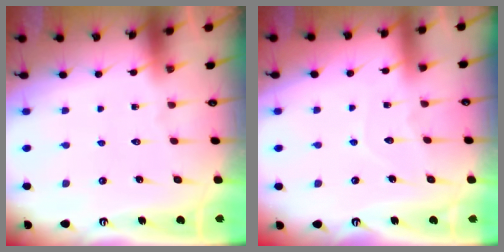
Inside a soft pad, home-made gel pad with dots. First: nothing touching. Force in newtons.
{"total": 4.2, "press": 4.2, "slide": 0.5}